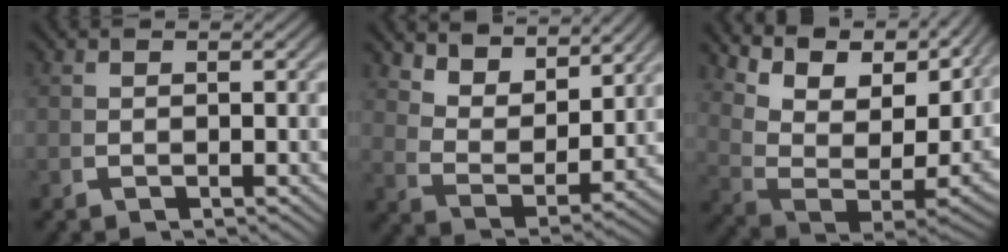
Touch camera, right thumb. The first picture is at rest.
{"total": 6.6, "force": [3.7, 3.2, 4.4], "torque": [-0.099, -0.014, 0.073]}
{"total": 14.2, "force": [3.5, 8.3, 11.0], "torque": [-0.193, -0.023, 0.070]}